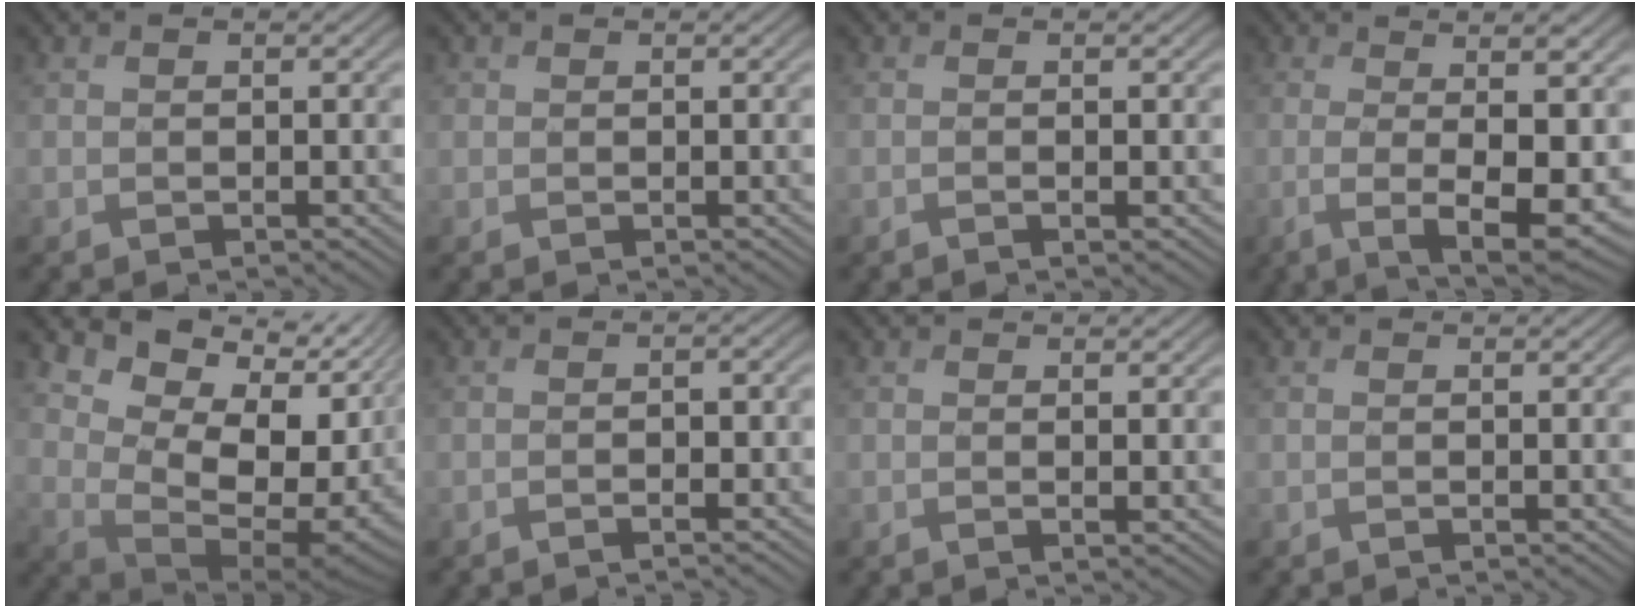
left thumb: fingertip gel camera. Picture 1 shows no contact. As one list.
[{"total": 0.6, "force": [0.2, 0.6, -0.1], "torque": [0.007, 0.000, 0.002]}, {"total": 1.1, "force": [-0.9, -0.7, 0.0], "torque": [0.012, 0.002, -0.025]}, {"total": 10.0, "force": [-0.4, 2.1, 9.7], "torque": [-0.120, -0.001, -0.016]}, {"total": 10.9, "force": [3.2, 6.9, 7.8], "torque": [-0.143, -0.010, 0.059]}, {"total": 2.1, "force": [-1.9, 0.1, 1.1], "torque": [-0.003, -0.003, -0.038]}, {"total": 0.6, "force": [-0.1, -0.6, 0.2], "torque": [0.006, -0.004, -0.007]}, {"total": 0.9, "force": [-0.6, -0.7, -0.4], "torque": [0.016, 0.000, -0.017]}]